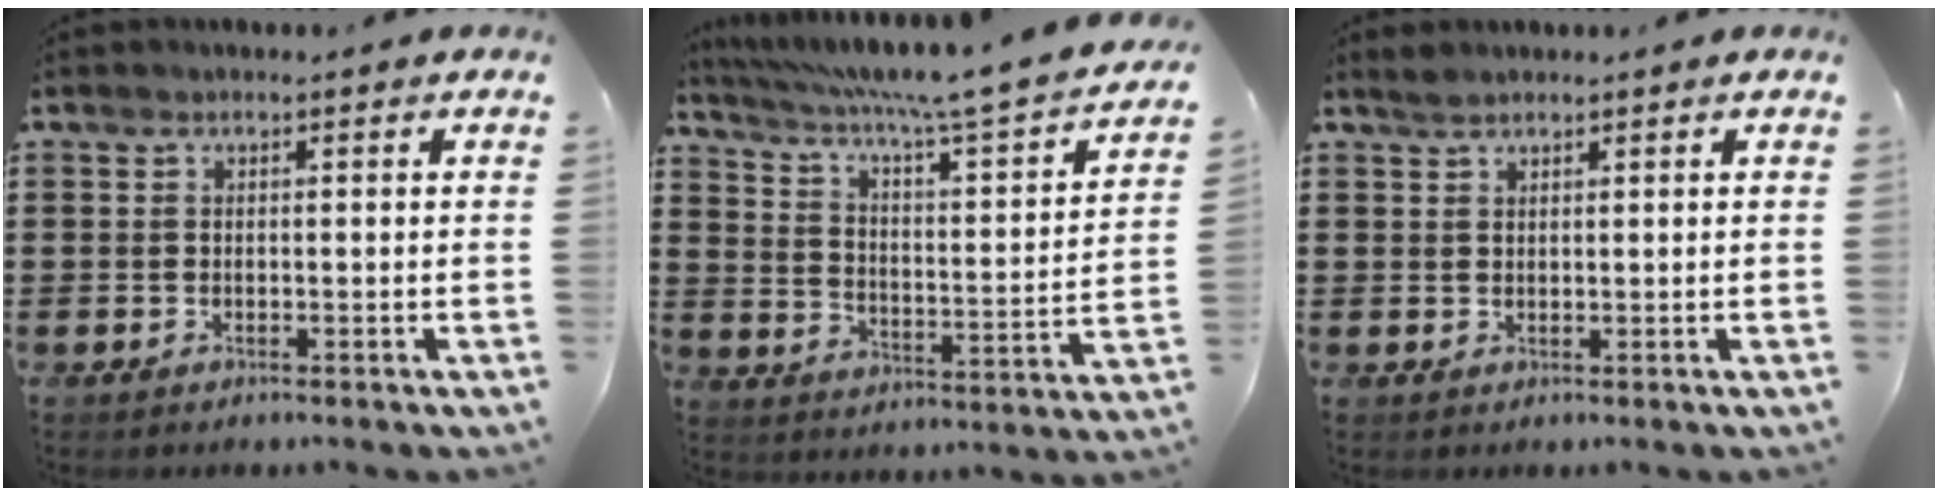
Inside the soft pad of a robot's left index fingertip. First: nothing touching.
{"total": 6.2, "force": [5.0, -0.5, 3.7], "torque": [-0.094, -0.047, 0.074]}
{"total": 1.3, "force": [1.2, 0.6, -0.1], "torque": [-0.002, 0.001, 0.024]}